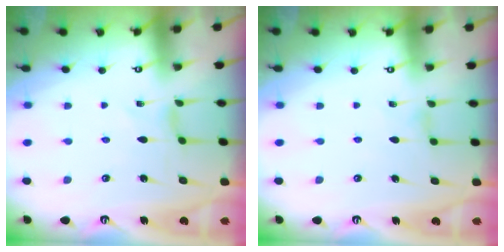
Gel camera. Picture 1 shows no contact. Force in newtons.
{"total": 1.1, "press": 1.1, "slide": 0.2}